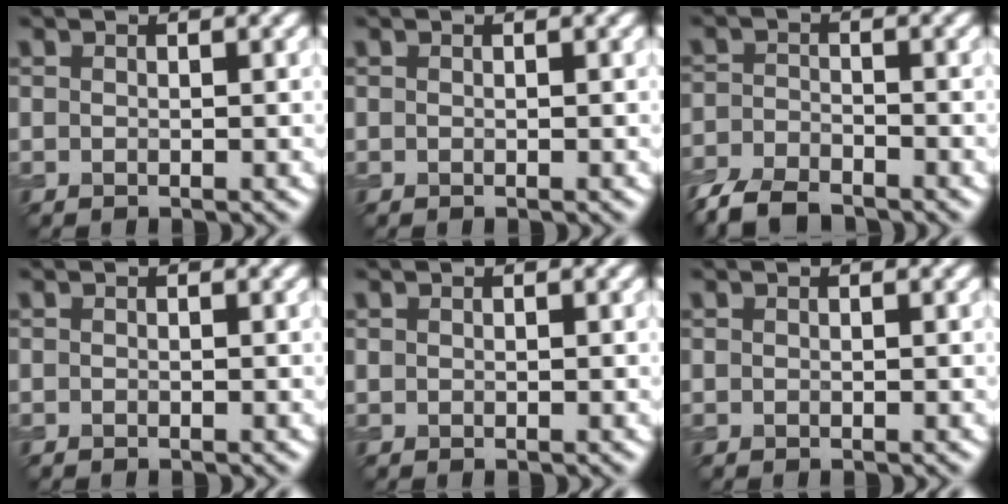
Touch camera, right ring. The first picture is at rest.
{"total": 0.0}
{"total": 5.4, "force": [-4.3, 2.1, 2.4], "torque": [-0.048, -0.012, -0.092]}
{"total": 0.0}
{"total": 0.0}
{"total": 0.0}